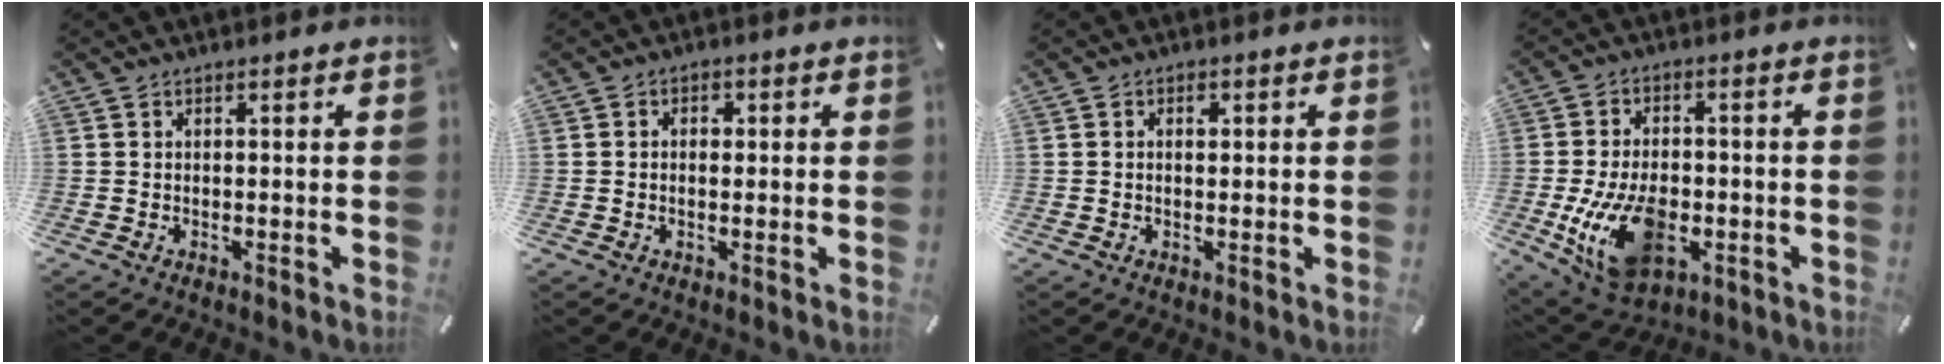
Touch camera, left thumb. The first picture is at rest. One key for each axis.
{"total": 2.1, "fx": 0.0, "fy": 1.5, "fz": 1.4, "tx": -0.021, "ty": 0.001, "tz": -0.004}
{"total": 1.6, "fx": 0.3, "fy": 1.0, "fz": 1.2, "tx": -0.010, "ty": -0.003, "tz": 0.002}
{"total": 15.7, "fx": -3.9, "fy": 10.1, "fz": 11.4, "tx": -0.224, "ty": 0.000, "tz": -0.063}